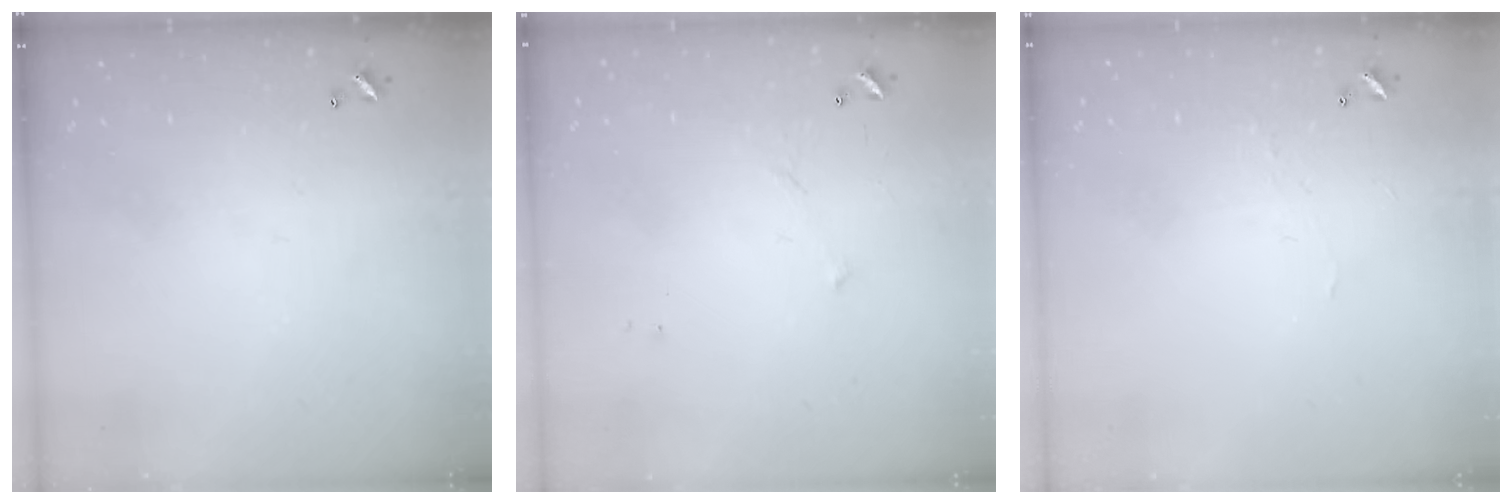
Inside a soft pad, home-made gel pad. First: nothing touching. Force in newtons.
{"total": 7.6, "press": 7.5, "slide": 0.6}
{"total": 1.2, "press": 1.1, "slide": 0.3}